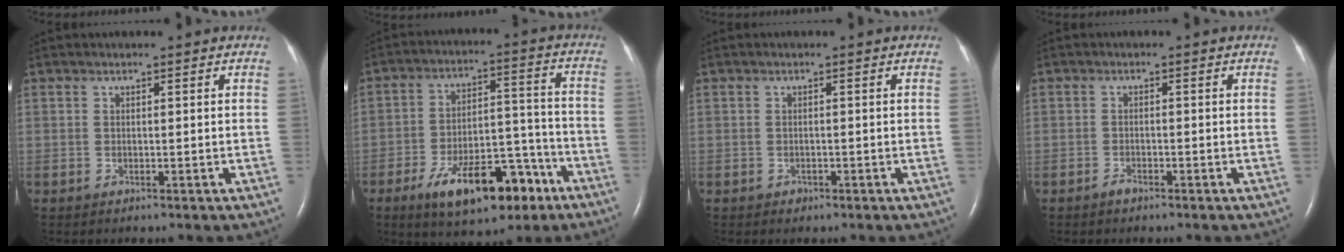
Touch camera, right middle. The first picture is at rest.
{"total": 15.1, "force": [-8.9, 6.2, 10.5], "torque": [-0.160, 0.018, -0.132]}
{"total": 0.8, "force": [-0.5, 0.6, 0.1], "torque": [-0.006, 0.001, -0.008]}
{"total": 1.2, "force": [-1.0, 0.4, 0.4], "torque": [-0.011, 0.000, -0.018]}